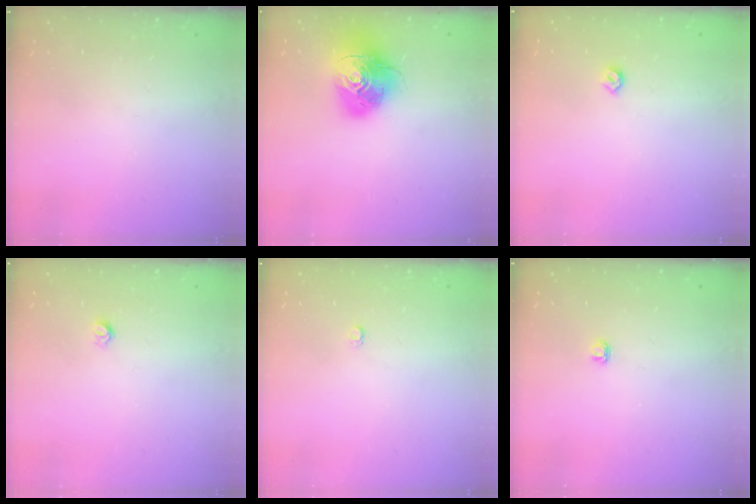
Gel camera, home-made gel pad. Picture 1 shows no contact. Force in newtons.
{"total": 17.5, "press": 17.4, "slide": 2.0}
{"total": 4.0, "press": 3.9, "slide": 0.8}
{"total": 3.6, "press": 3.6, "slide": 0.3}
{"total": 2.6, "press": 2.6, "slide": 0.3}
{"total": 3.2, "press": 3.2, "slide": 0.4}